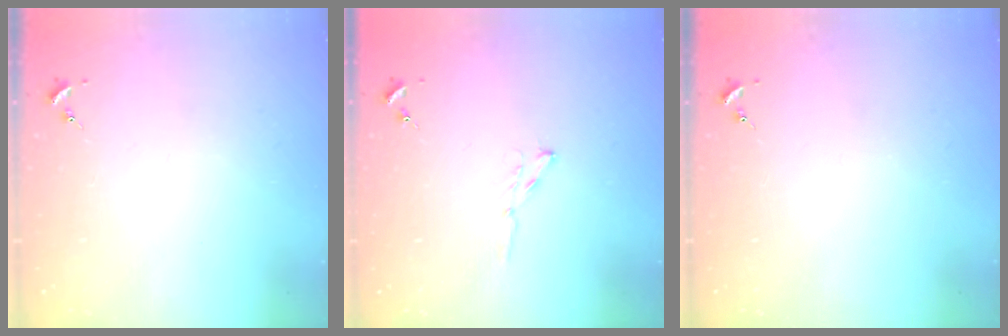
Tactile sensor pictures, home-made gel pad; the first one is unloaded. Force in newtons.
{"total": 3.5, "press": 3.5, "slide": 0.4}
{"total": 0.0}